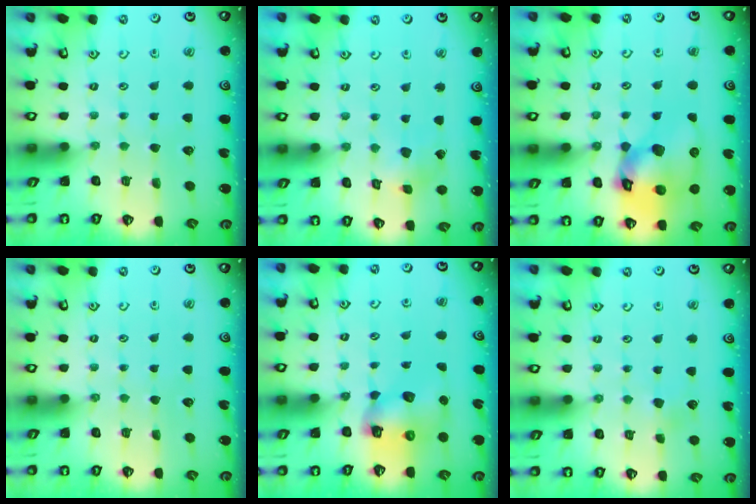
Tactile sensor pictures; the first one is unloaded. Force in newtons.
{"total": 2.5, "press": 2.5, "slide": 0.2}
{"total": 18.4, "press": 18.2, "slide": 2.5}
{"total": 0.0}
{"total": 8.2, "press": 8.2, "slide": 1.1}
{"total": 2.9, "press": 2.8, "slide": 0.3}